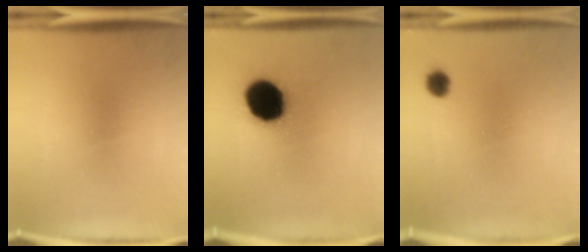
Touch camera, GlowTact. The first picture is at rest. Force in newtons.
{"total": 17.8}
{"total": 2.6}